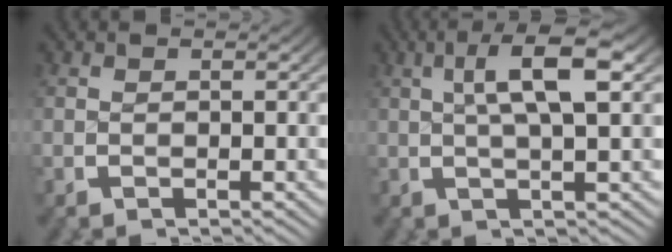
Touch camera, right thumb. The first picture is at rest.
{"total": 6.3, "force": [2.7, 1.8, 5.4], "torque": [-0.079, 0.016, 0.032]}